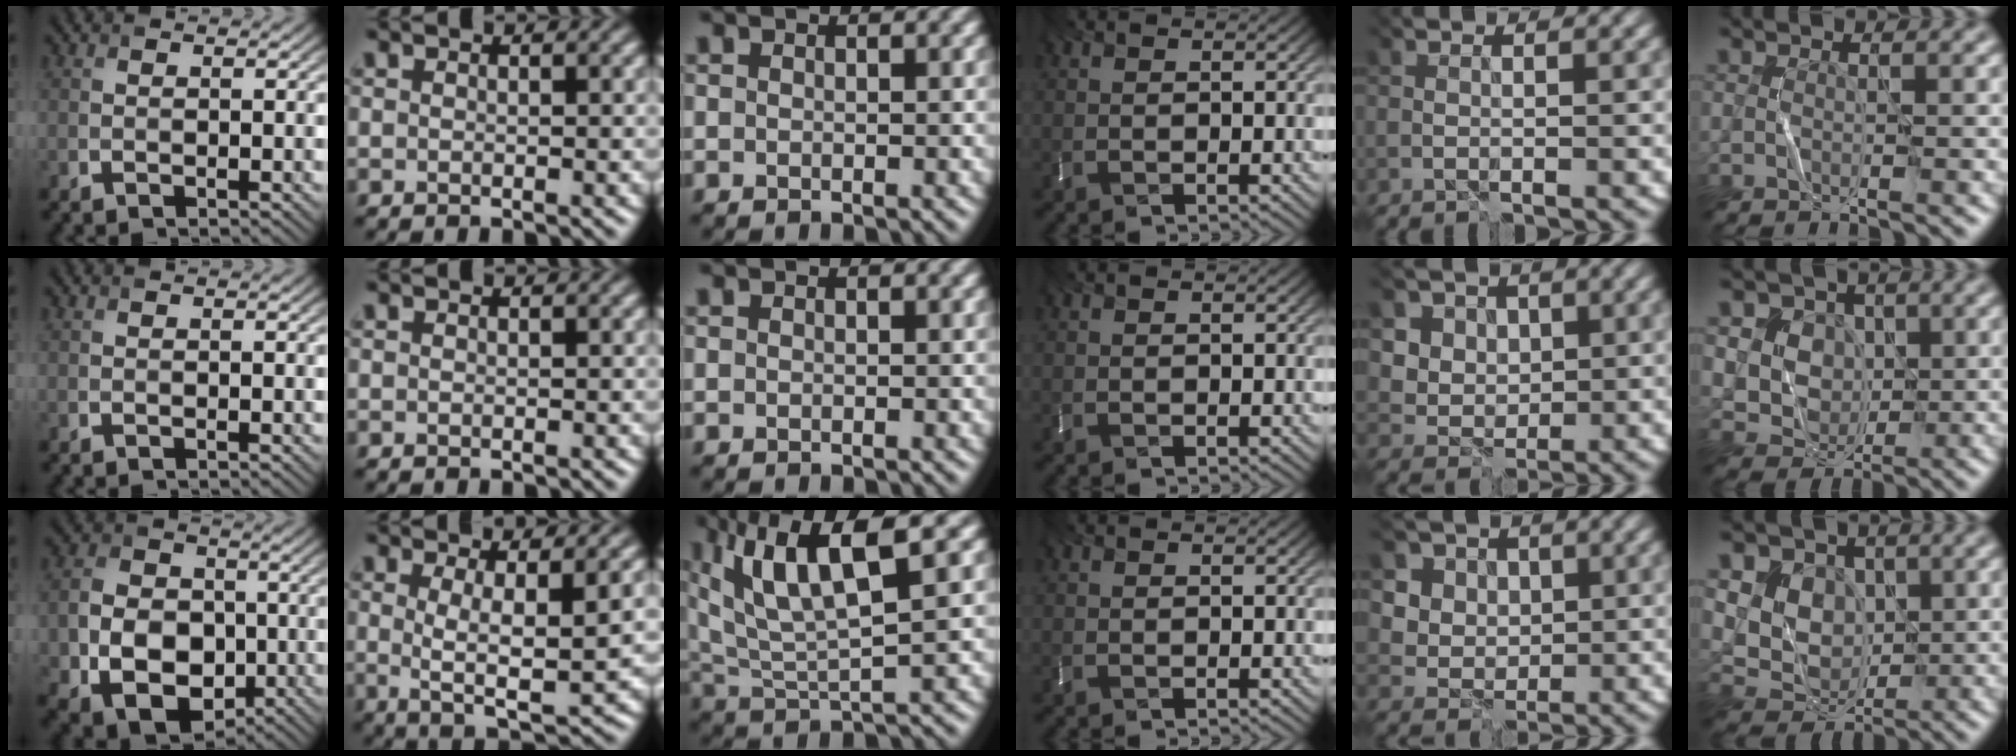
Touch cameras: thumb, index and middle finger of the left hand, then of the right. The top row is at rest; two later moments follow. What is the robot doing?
{"motion": "fold", "object": "bubble wrap"}